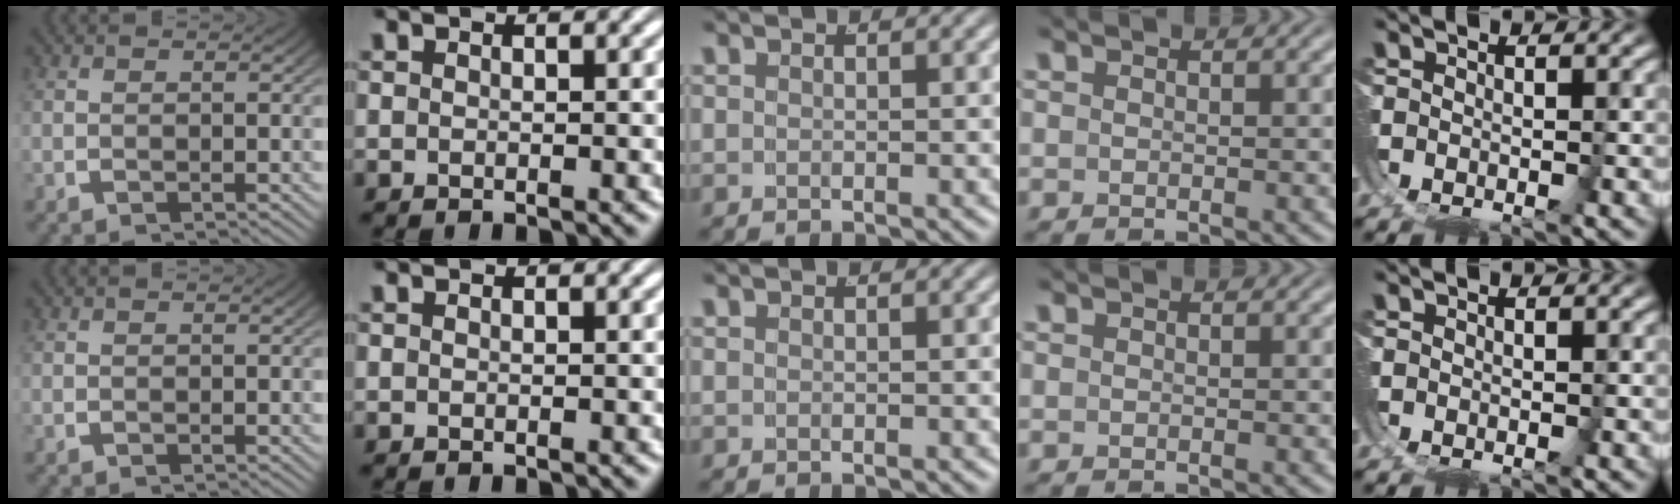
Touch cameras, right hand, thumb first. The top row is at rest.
{}